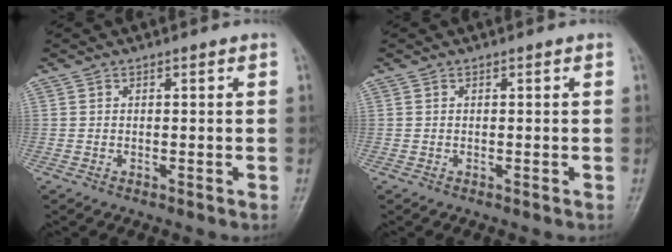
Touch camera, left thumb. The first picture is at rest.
{"total": 0.0}